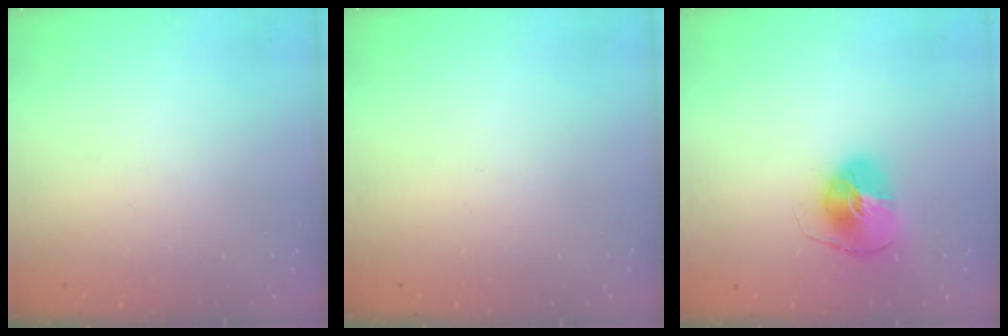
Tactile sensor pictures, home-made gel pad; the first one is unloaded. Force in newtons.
{"total": 0.0}
{"total": 8.2, "press": 8.1, "slide": 1.0}